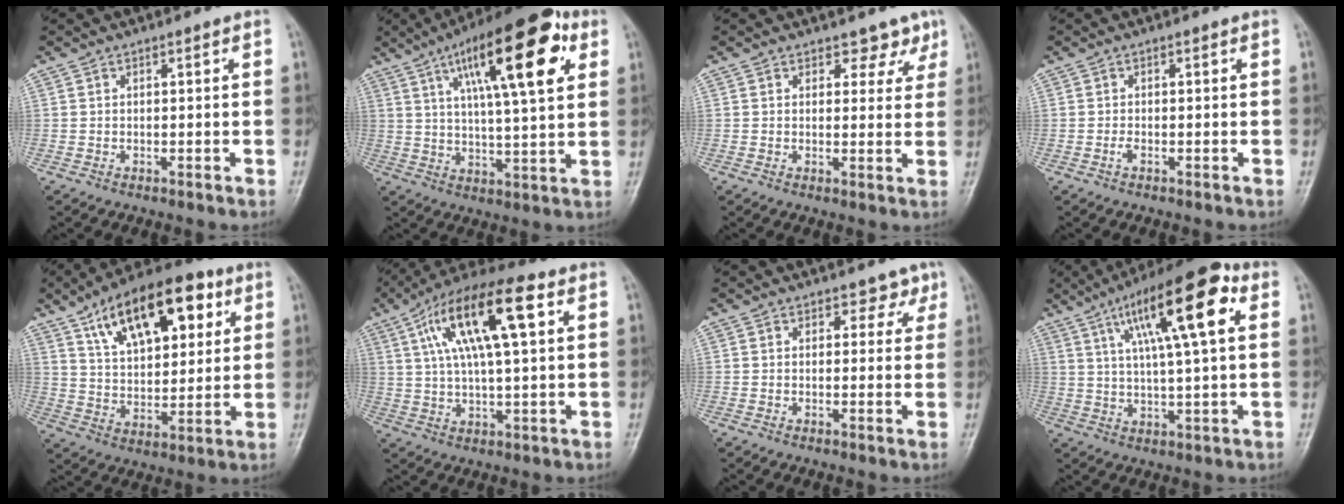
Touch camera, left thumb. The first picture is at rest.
{"total": 20.8, "force": [8.6, 6.0, 18.0], "torque": [-0.252, -0.010, 0.131]}
{"total": 3.8, "force": [2.8, 2.4, 0.9], "torque": [0.021, -0.017, 0.033]}
{"total": 0.9, "force": [-0.4, 0.3, 0.8], "torque": [-0.014, 0.001, -0.007]}
{"total": 19.9, "force": [9.4, 9.7, 14.6], "torque": [-0.191, -0.022, 0.156]}
{"total": 17.6, "force": [5.9, 5.4, 15.7], "torque": [-0.282, 0.018, 0.096]}
{"total": 2.8, "force": [1.9, 1.9, 0.7], "torque": [0.019, -0.008, 0.020]}
{"total": 17.8, "force": [6.6, 4.2, 15.9], "torque": [-0.247, 0.004, 0.101]}